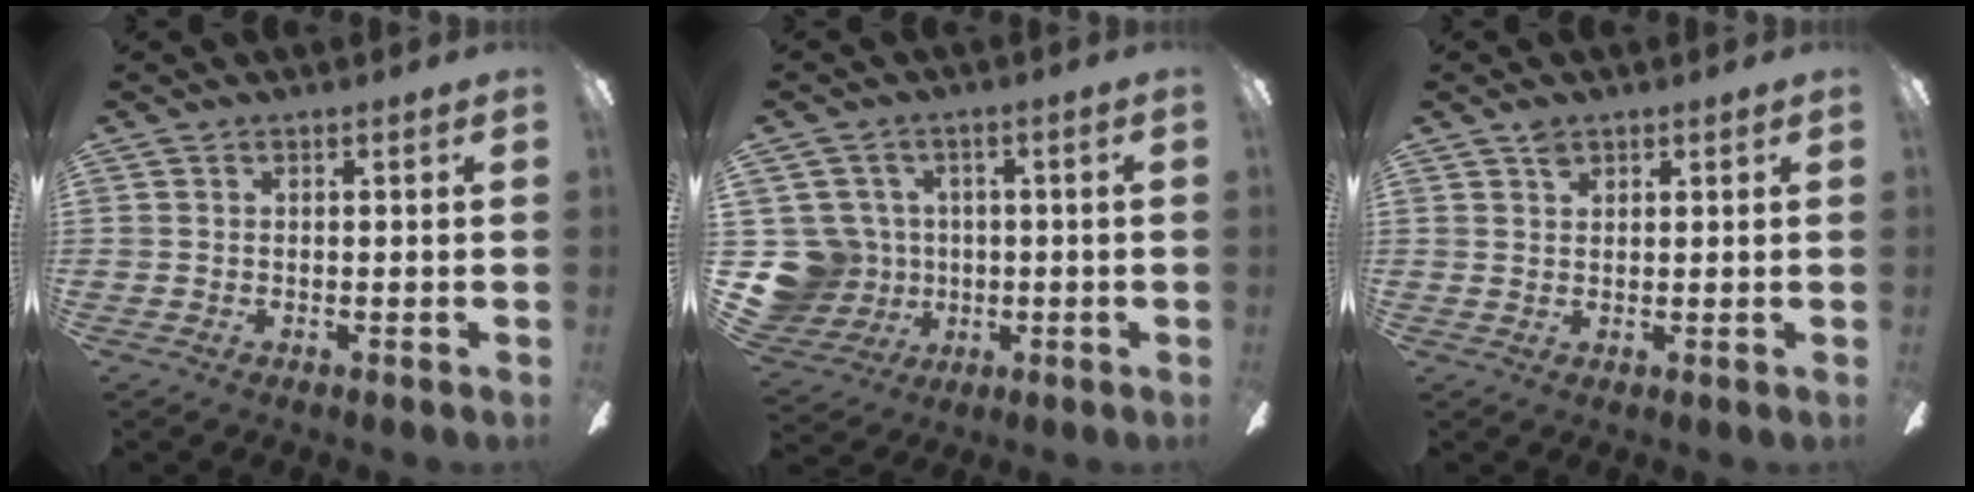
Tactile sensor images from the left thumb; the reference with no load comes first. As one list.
[{"total": 11.3, "force": [-0.1, 10.9, 2.9], "torque": [-0.106, 0.004, 0.007]}, {"total": 2.0, "force": [1.5, 1.1, 0.9], "torque": [-0.020, 0.001, 0.027]}]